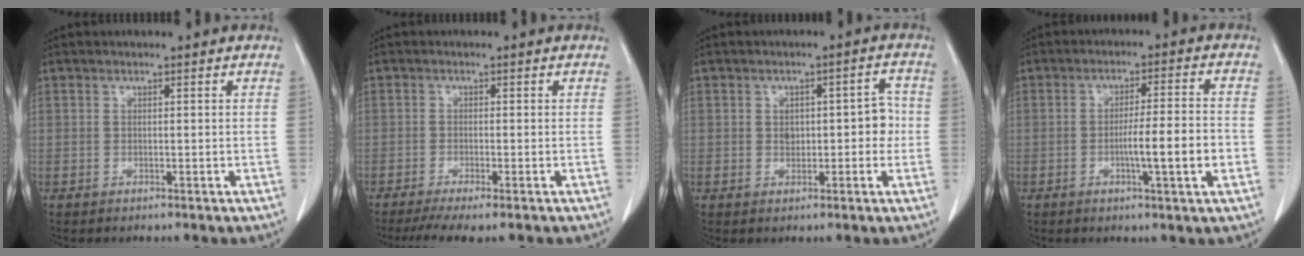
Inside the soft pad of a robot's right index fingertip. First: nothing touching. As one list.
[{"total": 5.5, "force": [-4.3, 0.3, 3.4], "torque": [-0.050, -0.011, -0.069]}, {"total": 4.9, "force": [0.0, 2.8, 4.1], "torque": [-0.048, 0.022, 0.005]}, {"total": 7.9, "force": [-2.0, 0.0, 7.7], "torque": [-0.119, 0.001, -0.033]}]